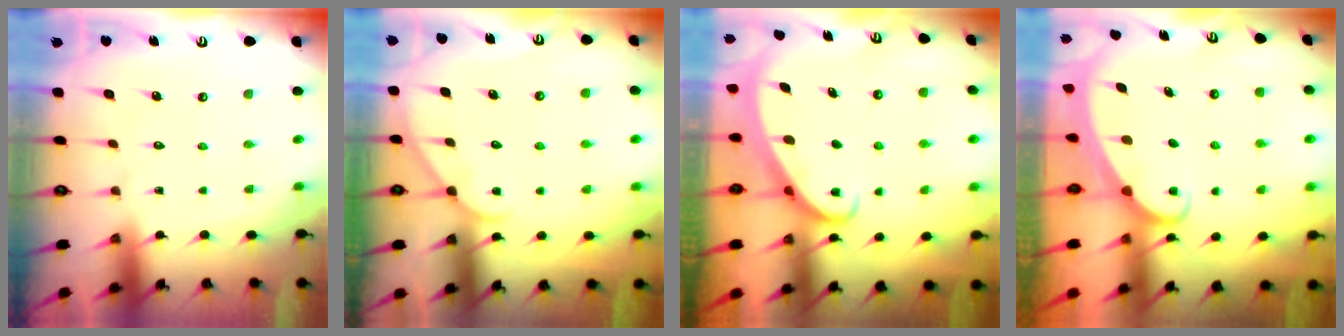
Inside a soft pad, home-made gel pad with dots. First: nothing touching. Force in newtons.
{"total": 2.8, "press": 2.8, "slide": 0.3}
{"total": 2.4, "press": 2.4, "slide": 0.3}
{"total": 2.1, "press": 2.1, "slide": 0.3}